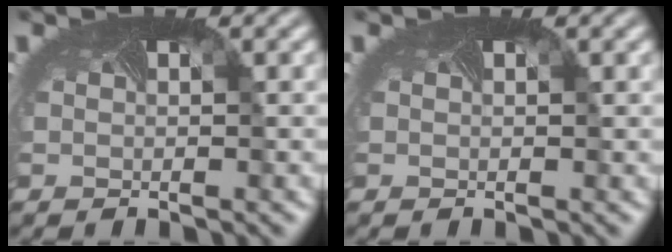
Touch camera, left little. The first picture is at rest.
{"total": 0.0}